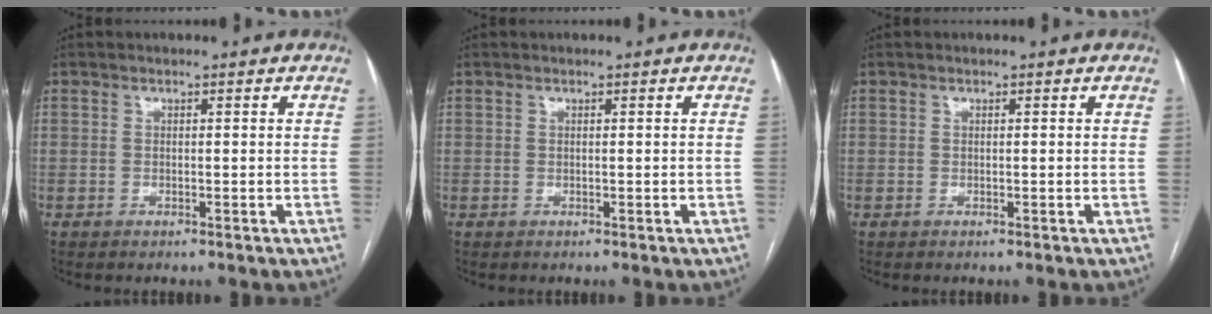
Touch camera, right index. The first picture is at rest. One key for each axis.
{"total": 0.0}
{"total": 0.0}